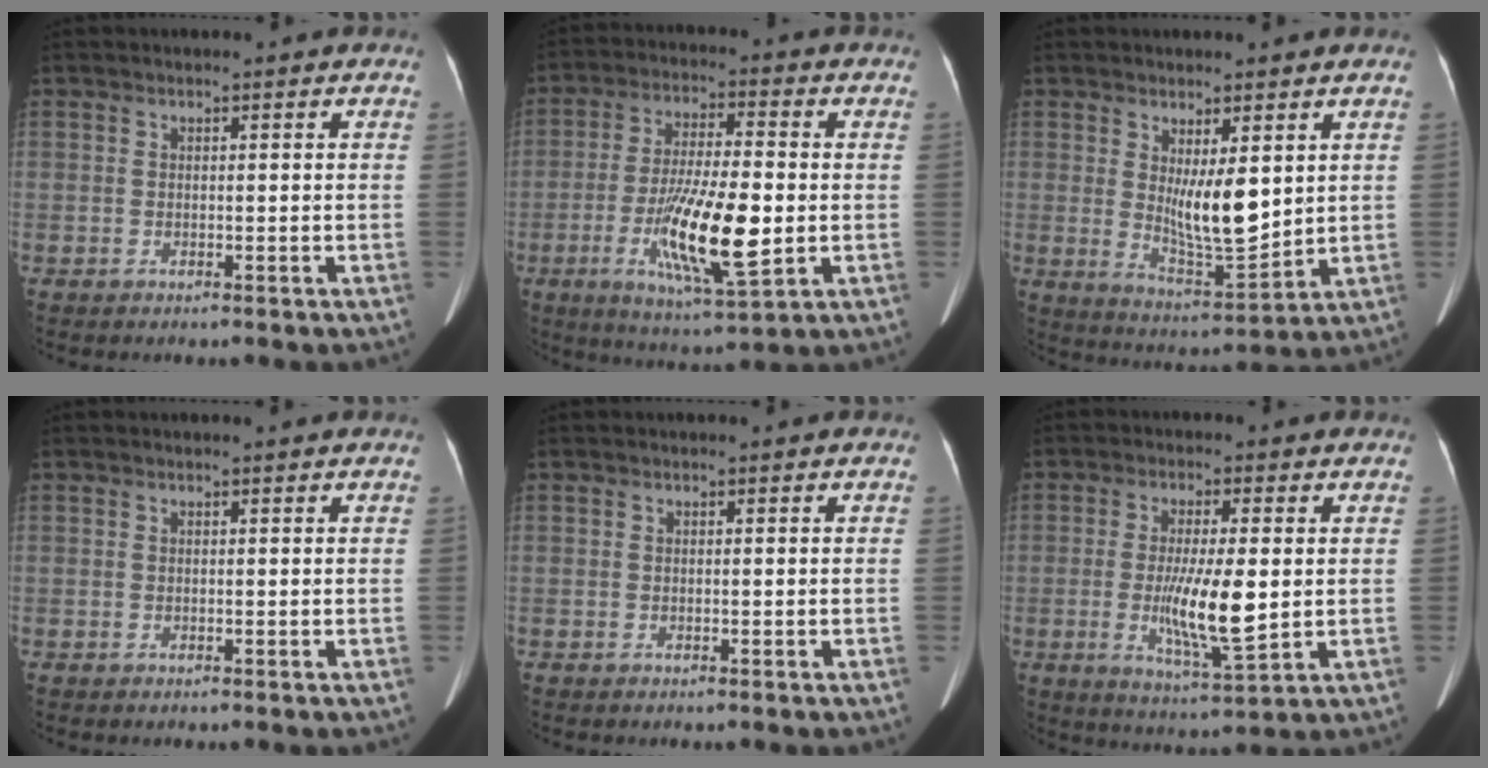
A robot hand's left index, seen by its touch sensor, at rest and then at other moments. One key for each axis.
{"total": 14.2, "fx": -2.9, "fy": 2.5, "fz": 13.7, "tx": -0.252, "ty": -0.016, "tz": -0.047}
{"total": 8.6, "fx": 1.9, "fy": 2.3, "fz": 8.1, "tx": -0.139, "ty": -0.019, "tz": 0.044}
{"total": 0.0}
{"total": 0.0}
{"total": 9.6, "fx": -0.5, "fy": 1.6, "fz": 9.5, "tx": -0.175, "ty": -0.020, "tz": -0.007}